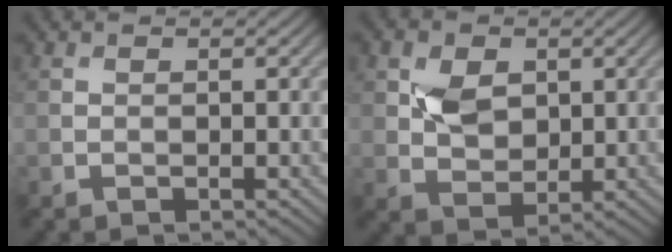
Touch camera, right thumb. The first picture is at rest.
{"total": 4.8, "force": [1.3, 3.6, 3.0], "torque": [-0.063, -0.002, 0.025]}